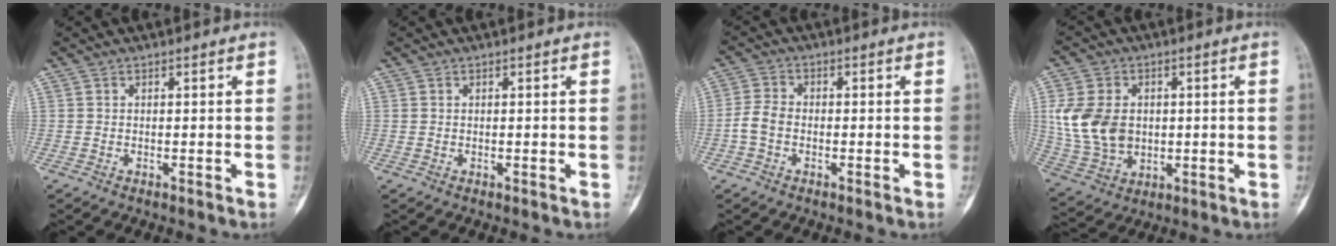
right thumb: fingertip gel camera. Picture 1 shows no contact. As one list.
[{"total": 0.0}, {"total": 4.0, "force": [-1.1, 2.8, 2.7], "torque": [-0.058, 0.013, -0.028]}, {"total": 13.1, "force": [1.3, 9.8, 8.6], "torque": [-0.154, -0.002, 0.039]}]